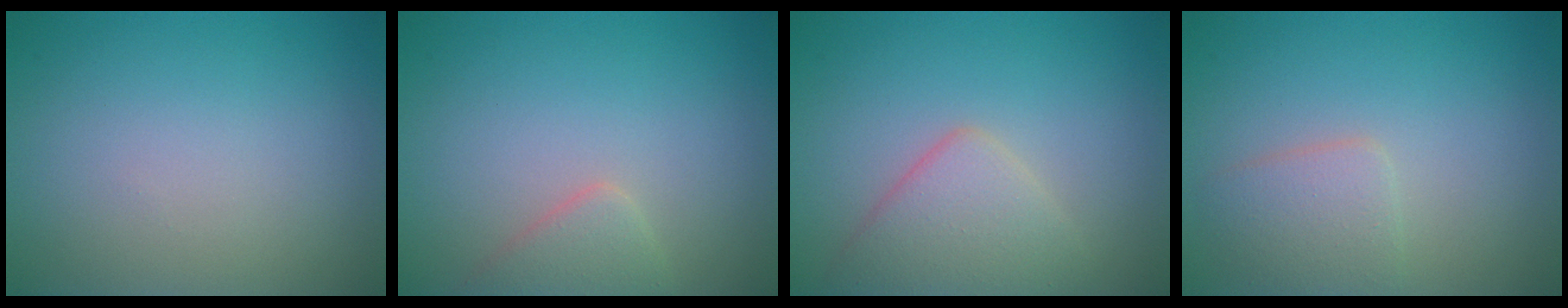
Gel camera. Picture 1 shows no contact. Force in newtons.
{"total": 2.1, "press": 2.1, "slide": 0.2}
{"total": 3.8, "press": 3.8, "slide": 0.2}
{"total": 2.5, "press": 2.5, "slide": 0.1}